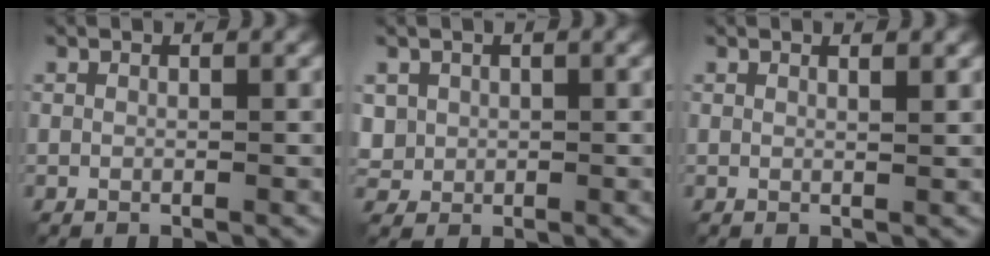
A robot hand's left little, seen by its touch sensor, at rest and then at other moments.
{"total": 1.8, "force": [0.5, 1.7, 0.5], "torque": [-0.015, -0.003, 0.012]}
{"total": 1.6, "force": [1.0, 0.6, 1.1], "torque": [-0.005, 0.007, 0.004]}